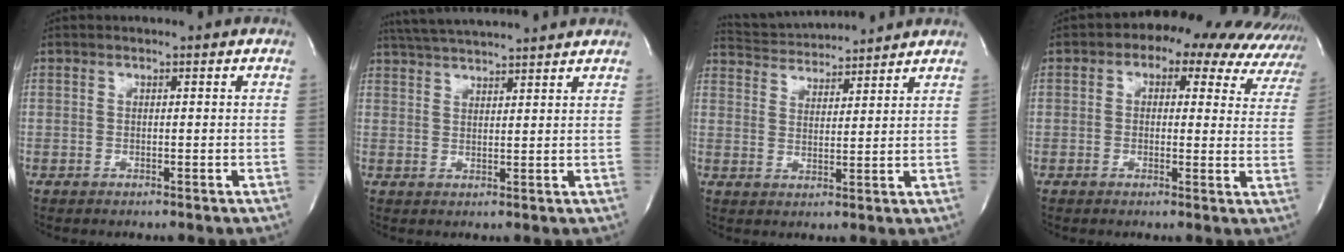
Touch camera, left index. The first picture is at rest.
{"total": 11.2, "force": [10.4, 0.2, 4.2], "torque": [-0.083, 0.026, 0.156]}
{"total": 10.5, "force": [10.2, 0.7, 2.2], "torque": [-0.052, 0.017, 0.164]}
{"total": 16.7, "force": [13.3, 7.7, 6.5], "torque": [-0.070, 0.030, 0.131]}